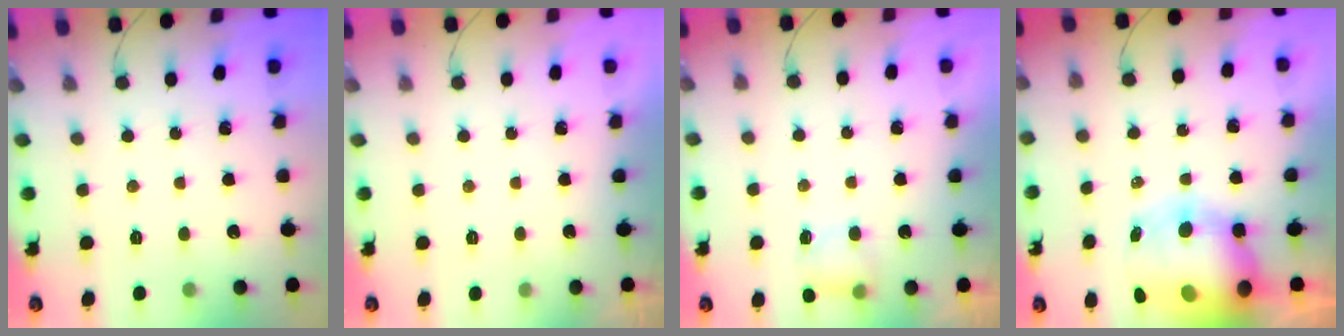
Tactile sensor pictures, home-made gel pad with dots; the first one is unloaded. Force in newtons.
{"total": 0.0}
{"total": 4.4, "press": 4.3, "slide": 1.1}
{"total": 12.8, "press": 12.5, "slide": 3.1}